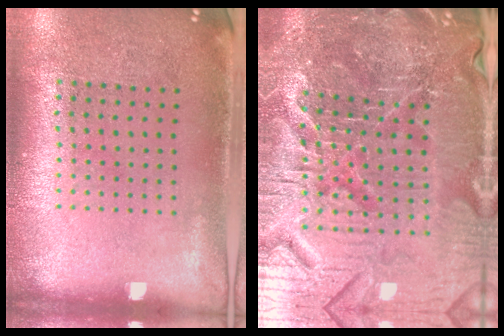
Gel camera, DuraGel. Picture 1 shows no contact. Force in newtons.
{"total": 6.5, "press": 5.9, "slide": 2.5}